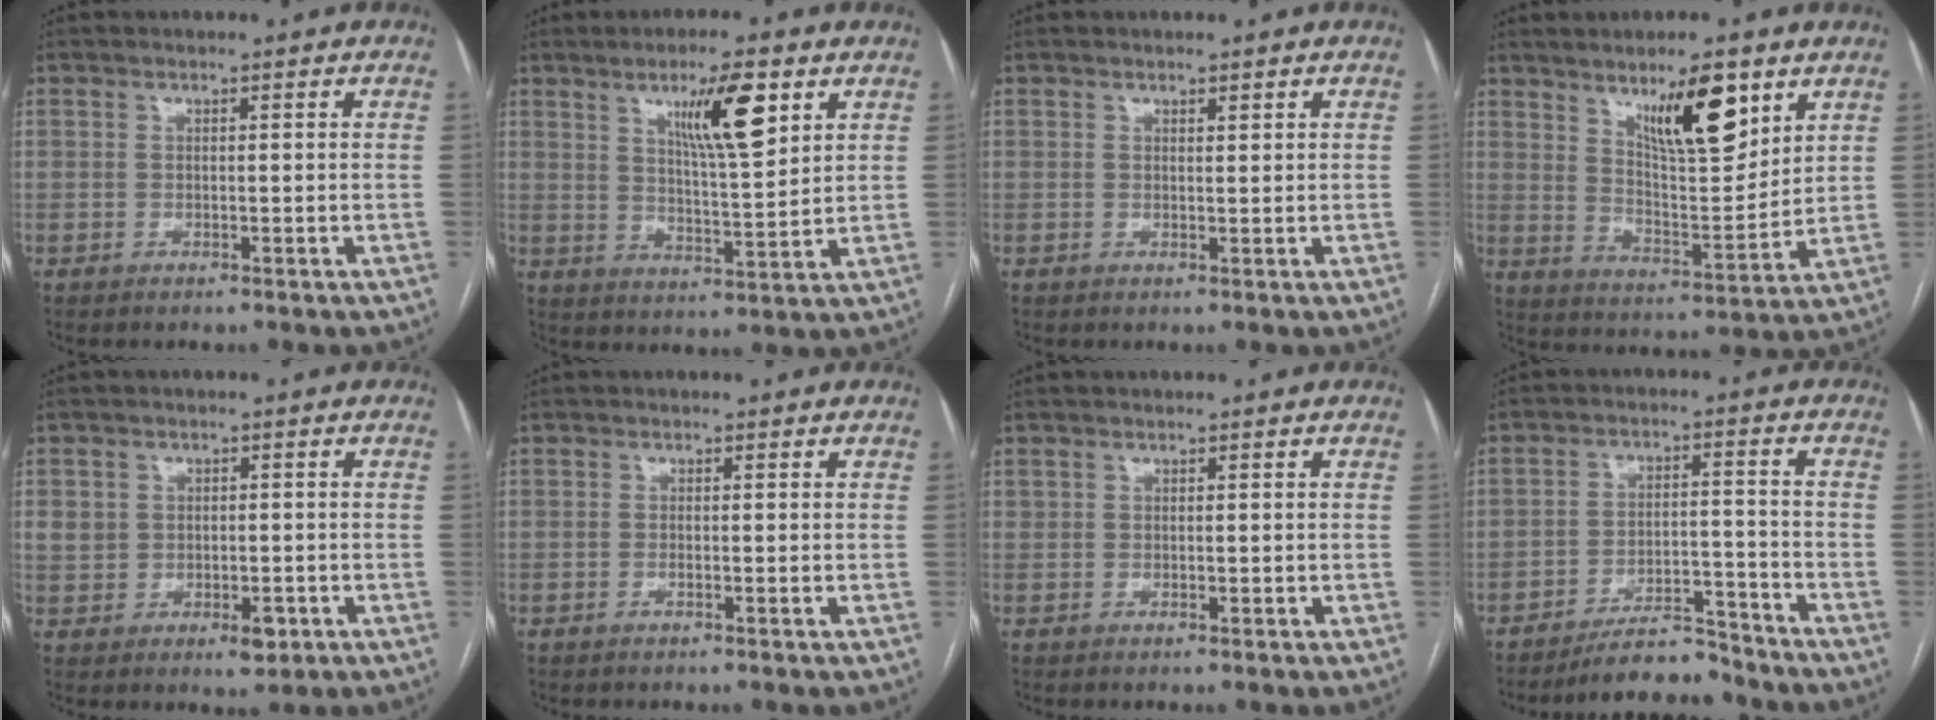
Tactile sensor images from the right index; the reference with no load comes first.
{"total": 10.1, "force": [5.0, 1.4, 8.6], "torque": [-0.147, -0.003, 0.084]}
{"total": 0.7, "force": [0.5, 0.1, 0.4], "torque": [-0.009, -0.003, 0.008]}
{"total": 12.1, "force": [7.0, 2.8, 9.4], "torque": [-0.158, -0.005, 0.124]}
{"total": 5.4, "force": [-0.8, 4.2, 3.3], "torque": [-0.038, 0.007, 0.000]}
{"total": 1.0, "force": [-0.4, 0.2, 1.0], "torque": [-0.015, -0.002, -0.008]}
{"total": 0.8, "force": [0.1, 0.7, 0.5], "torque": [-0.007, 0.000, 0.003]}
{"total": 7.4, "force": [-7.1, 1.4, 1.7], "torque": [-0.023, 0.010, -0.119]}